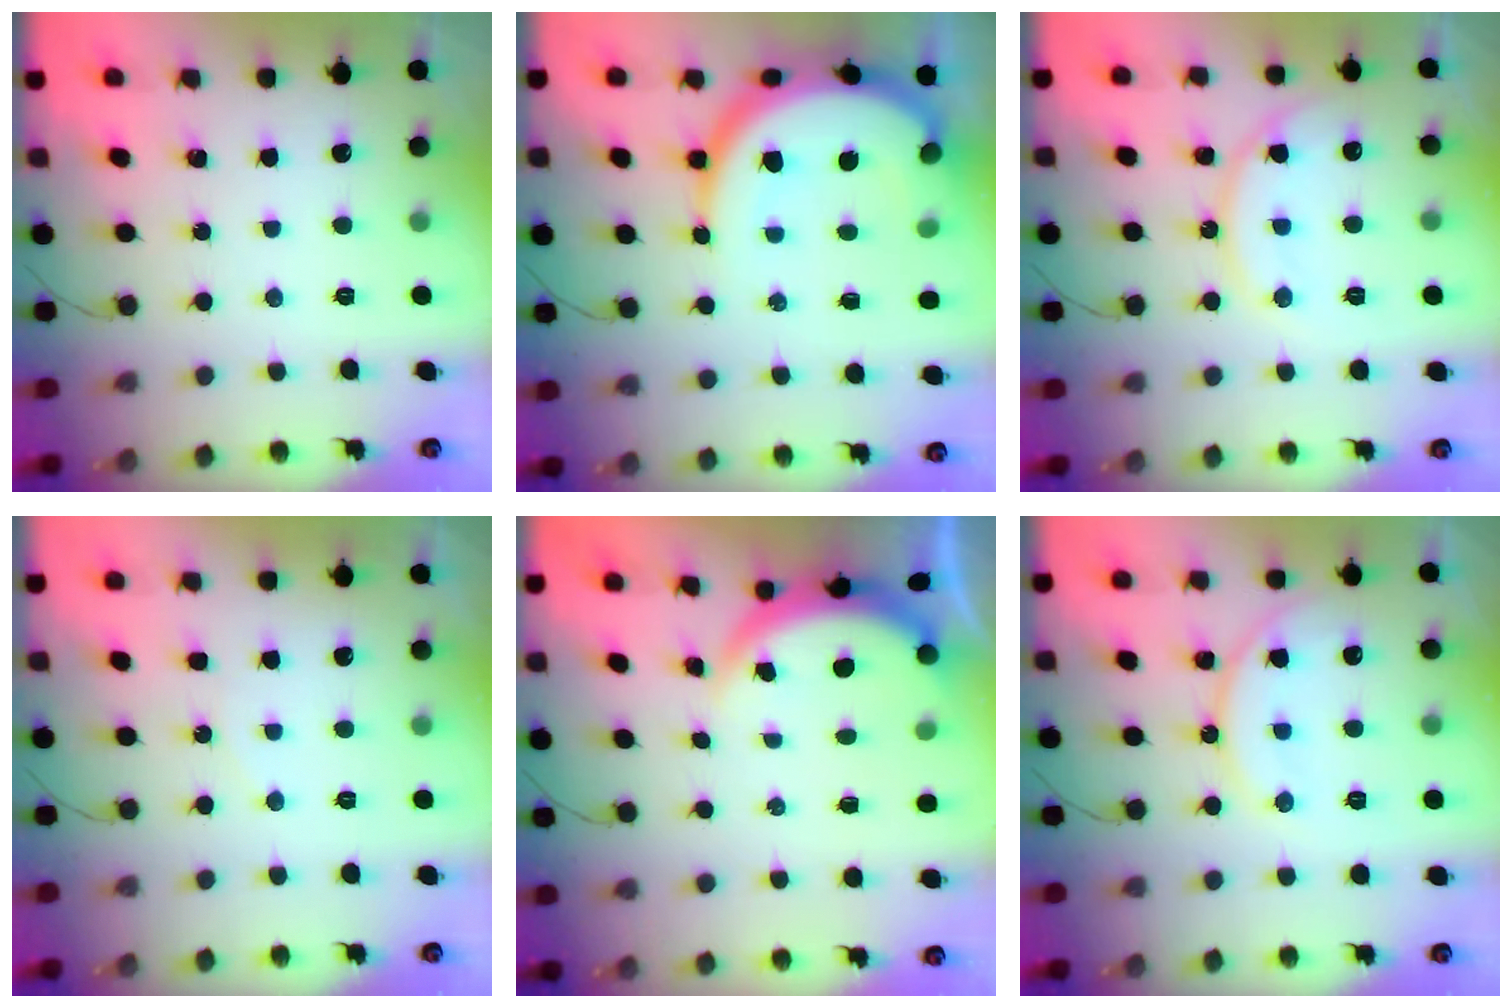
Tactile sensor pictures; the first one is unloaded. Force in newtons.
{"total": 15.7, "press": 15.7, "slide": 1.6}
{"total": 12.4, "press": 12.4, "slide": 0.7}
{"total": 4.4, "press": 4.4, "slide": 0.4}
{"total": 3.7, "press": 3.6, "slide": 0.6}
{"total": 12.2, "press": 12.1, "slide": 0.9}